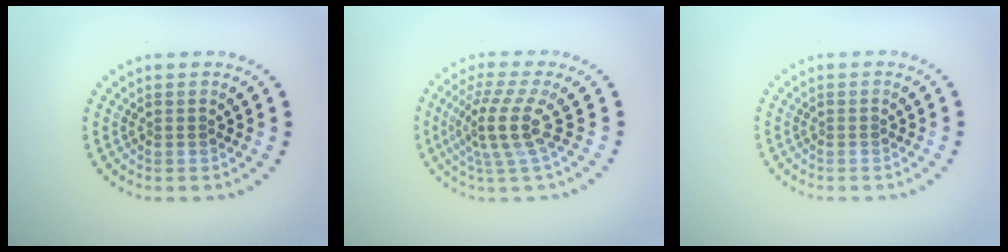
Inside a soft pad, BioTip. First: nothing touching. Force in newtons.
{"total": 3.9, "press": 2.7, "slide": 2.8}
{"total": 0.0}